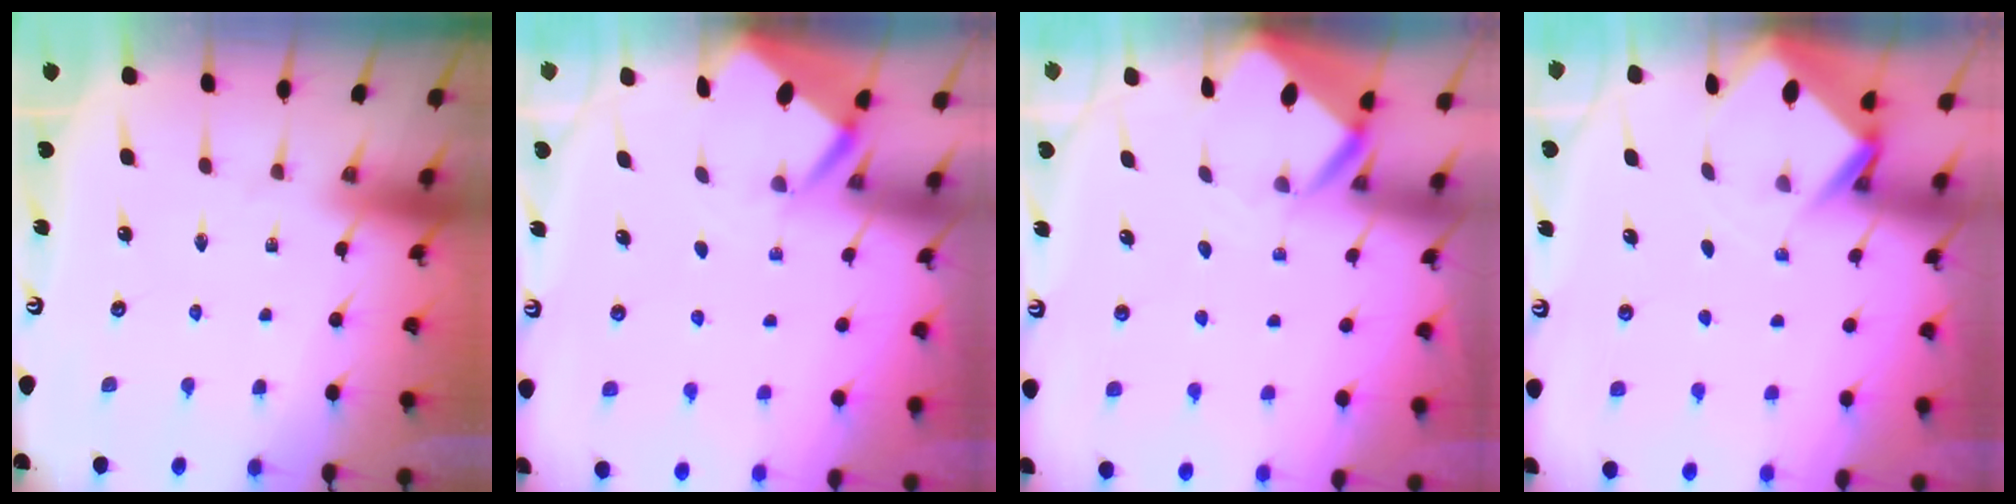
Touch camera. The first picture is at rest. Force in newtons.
{"total": 2.6, "press": 2.6, "slide": 0.3}
{"total": 3.9, "press": 3.9, "slide": 0.2}
{"total": 3.6, "press": 3.6, "slide": 0.2}